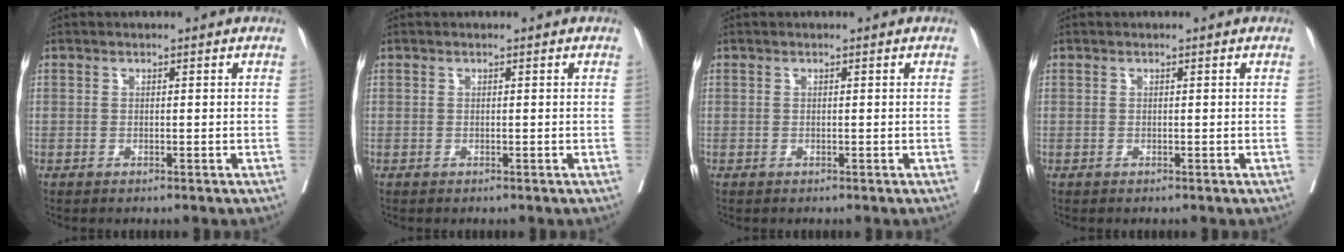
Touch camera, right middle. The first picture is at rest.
{"total": 0.0}
{"total": 0.0}
{"total": 0.0}